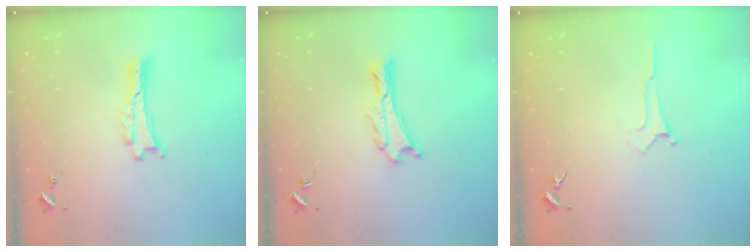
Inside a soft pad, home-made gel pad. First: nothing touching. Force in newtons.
{"total": 0.9, "press": 0.9, "slide": 0.2}
{"total": 0.0}